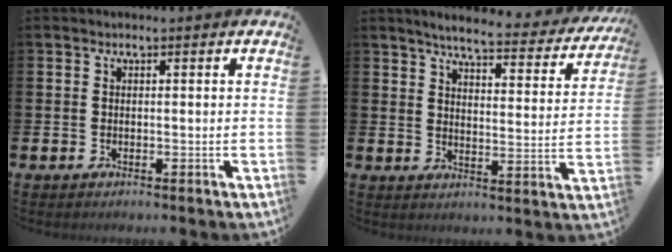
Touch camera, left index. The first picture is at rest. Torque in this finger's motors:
{"motor_torque": [0.97, -1.18, 0.39, 0.08]}